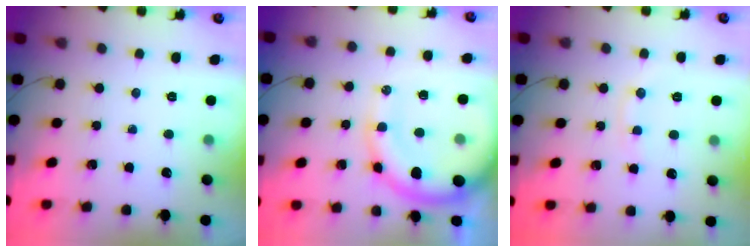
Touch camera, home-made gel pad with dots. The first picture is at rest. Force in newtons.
{"total": 13.4, "press": 13.1, "slide": 2.7}
{"total": 6.0, "press": 5.9, "slide": 1.1}